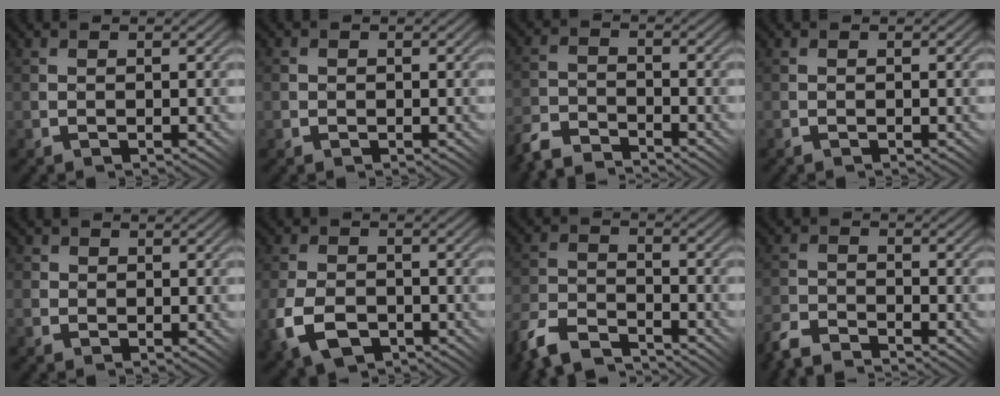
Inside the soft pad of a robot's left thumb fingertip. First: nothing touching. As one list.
[{"total": 1.3, "force": [0.0, 1.3, 0.2], "torque": [-0.006, 0.002, -0.004]}, {"total": 5.4, "force": [-5.0, 1.3, 1.5], "torque": [-0.033, -0.002, -0.112]}, {"total": 0.0}, {"total": 3.3, "force": [0.8, 3.1, 0.6], "torque": [-0.012, 0.012, -0.001]}, {"total": 7.9, "force": [-3.5, 5.1, 5.0], "torque": [-0.130, -0.019, -0.064]}, {"total": 8.0, "force": [-7.1, 2.2, 2.9], "torque": [-0.066, -0.002, -0.153]}, {"total": 4.9, "force": [-4.5, 1.1, 1.6], "torque": [-0.037, -0.003, -0.101]}]